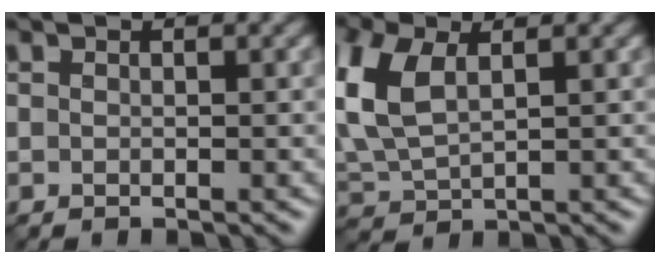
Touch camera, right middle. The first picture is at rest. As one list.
[{"total": 5.6, "force": [1.7, 3.0, 4.3], "torque": [-0.118, 0.008, 0.037]}]